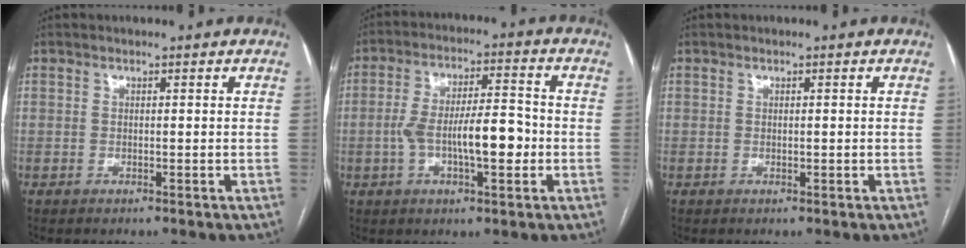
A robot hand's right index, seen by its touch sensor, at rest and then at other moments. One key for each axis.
{"total": 10.7, "fx": -1.9, "fy": 2.9, "fz": 10.1, "tx": -0.183, "ty": 0.020, "tz": -0.029}
{"total": 0.5, "fx": 0.0, "fy": 0.1, "fz": 0.5, "tx": -0.011, "ty": -0.003, "tz": 0.003}